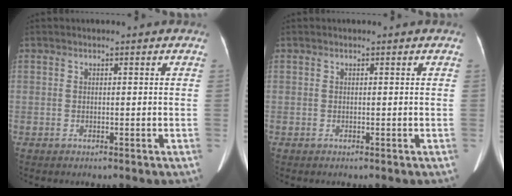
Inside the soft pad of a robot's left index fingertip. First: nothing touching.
{"total": 0.0}